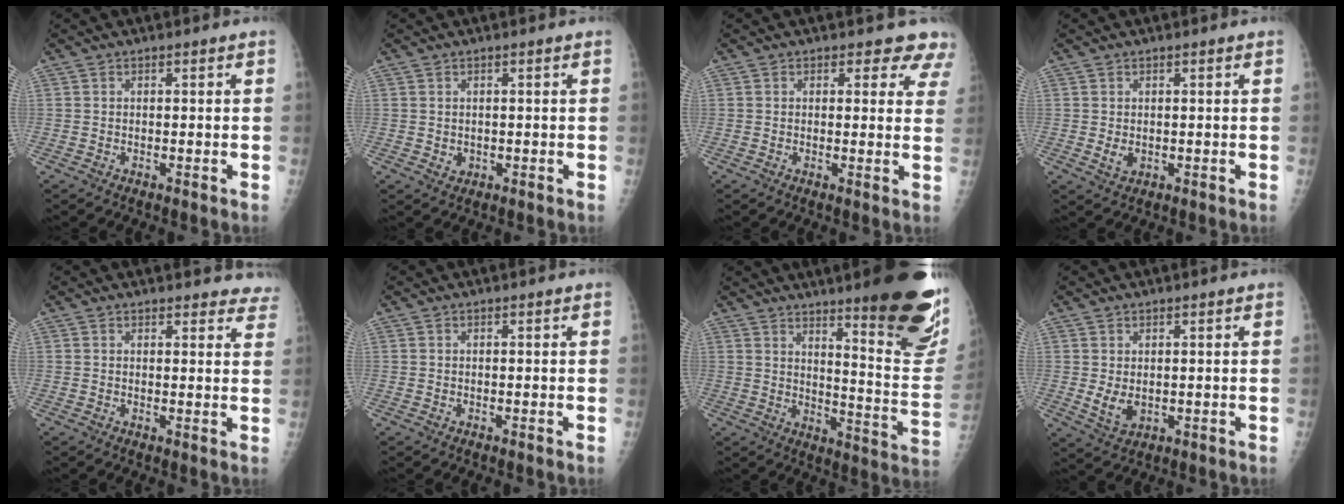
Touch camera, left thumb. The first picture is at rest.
{"total": 1.5, "force": [0.7, 1.0, 0.9], "torque": [-0.009, -0.006, 0.015]}
{"total": 6.0, "force": [5.2, 2.8, 0.8], "torque": [0.038, -0.025, 0.034]}
{"total": 2.3, "force": [0.7, 1.3, 1.8], "torque": [-0.029, -0.008, 0.016]}
{"total": 9.4, "force": [8.7, 3.0, 2.0], "torque": [0.028, -0.033, 0.075]}
{"total": 0.0}
{"total": 22.9, "force": [14.8, 3.7, 17.1], "torque": [-0.196, -0.099, 0.200]}
{"total": 4.1, "force": [1.0, 2.3, 3.3], "torque": [-0.056, -0.013, 0.027]}